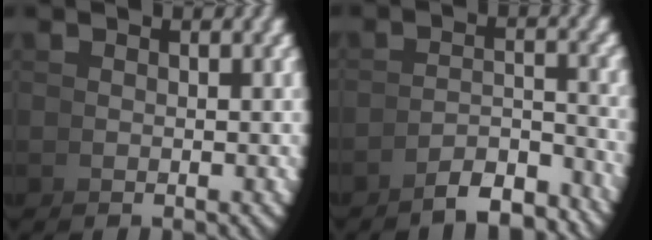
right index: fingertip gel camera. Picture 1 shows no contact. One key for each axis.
{"total": 5.3, "fx": -4.7, "fy": 0.5, "fz": 2.3, "tx": -0.014, "ty": -0.002, "tz": -0.076}